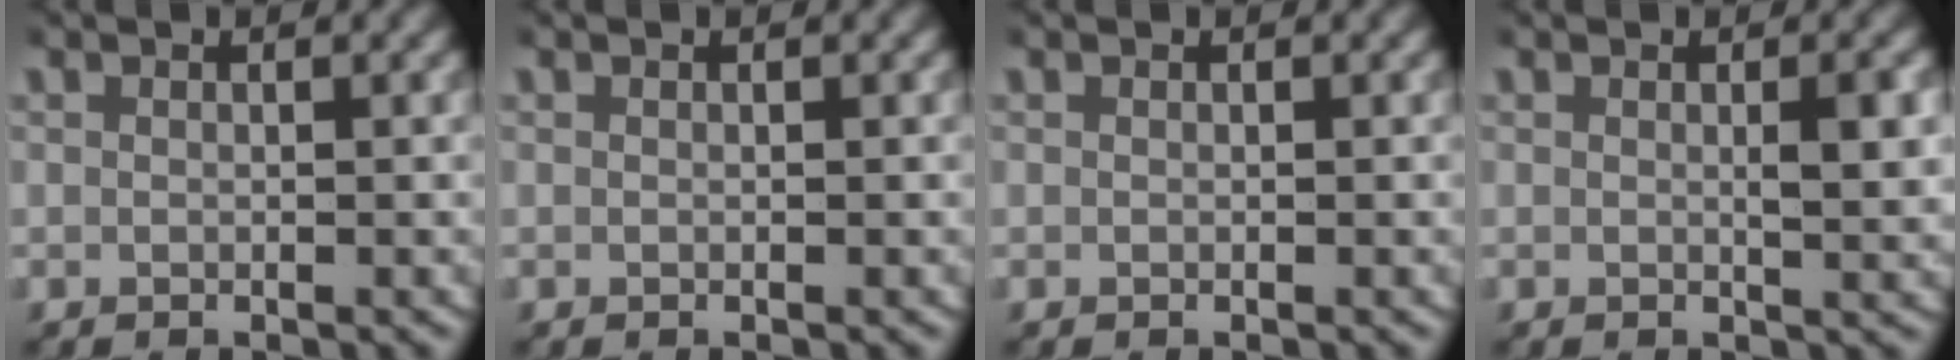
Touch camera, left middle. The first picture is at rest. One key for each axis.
{"total": 0.0}
{"total": 0.0}
{"total": 1.8, "fx": 0.4, "fy": 0.1, "fz": 1.7, "tx": -0.025, "ty": -0.006, "tz": 0.006}